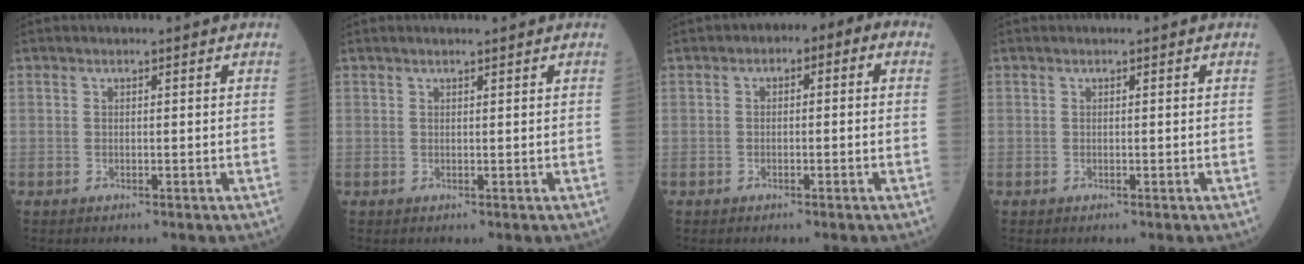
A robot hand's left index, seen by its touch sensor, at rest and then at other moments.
{"total": 0.9, "force": [0.9, -0.2, 0.3], "torque": [-0.008, 0.001, 0.018]}
{"total": 4.1, "force": [0.0, 2.2, 3.5], "torque": [-0.037, 0.030, -0.013]}
{"total": 0.0}